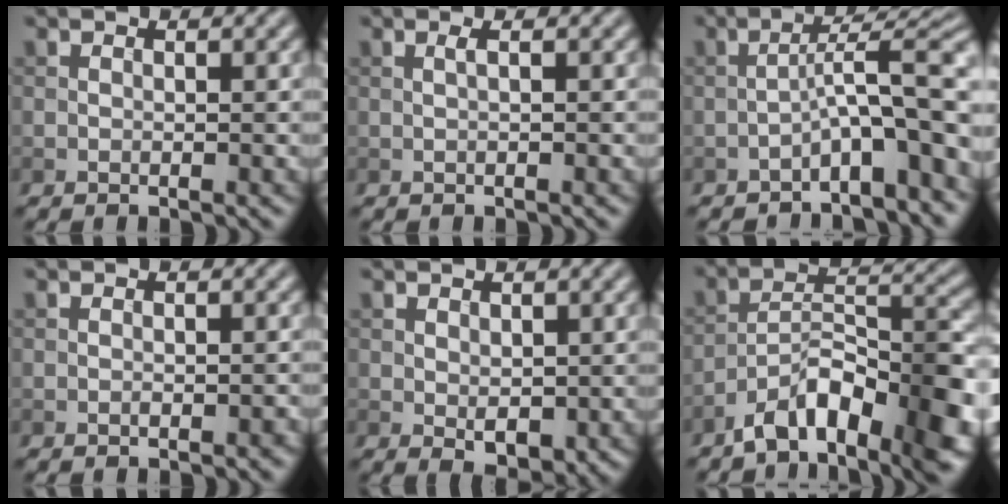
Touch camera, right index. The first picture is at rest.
{"total": 0.9, "force": [0.2, 0.2, 0.9], "torque": [-0.017, 0.005, 0.000]}
{"total": 7.1, "force": [-2.9, 1.3, 6.4], "torque": [-0.089, 0.027, -0.050]}
{"total": 0.7, "force": [-0.4, 0.2, 0.5], "torque": [-0.008, 0.001, -0.006]}
{"total": 2.0, "force": [0.0, 1.2, 1.6], "torque": [-0.027, -0.009, 0.009]}
{"total": 9.5, "force": [-6.0, 3.3, 6.6], "torque": [-0.100, 0.012, -0.104]}